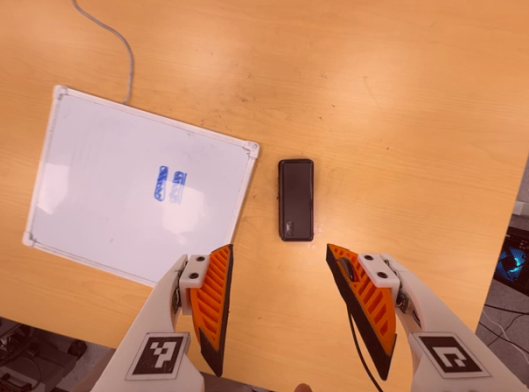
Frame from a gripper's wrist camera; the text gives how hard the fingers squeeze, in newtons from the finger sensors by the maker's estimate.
{"total": 0.0}